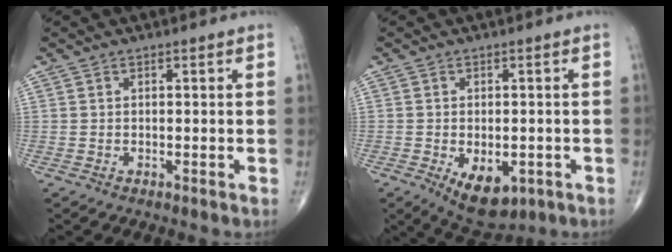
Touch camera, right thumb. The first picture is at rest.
{"total": 8.7, "force": [-3.1, 4.9, 6.5], "torque": [-0.084, -0.001, -0.033]}